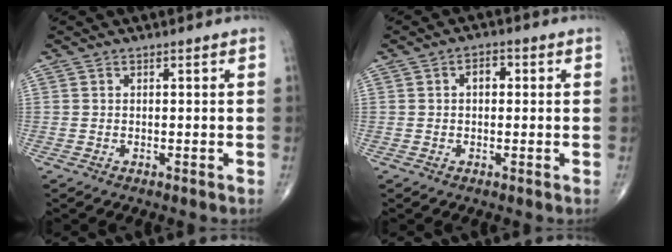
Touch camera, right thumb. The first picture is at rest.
{"total": 2.9, "force": [0.4, 1.9, 2.1], "torque": [-0.021, 0.010, 0.001]}